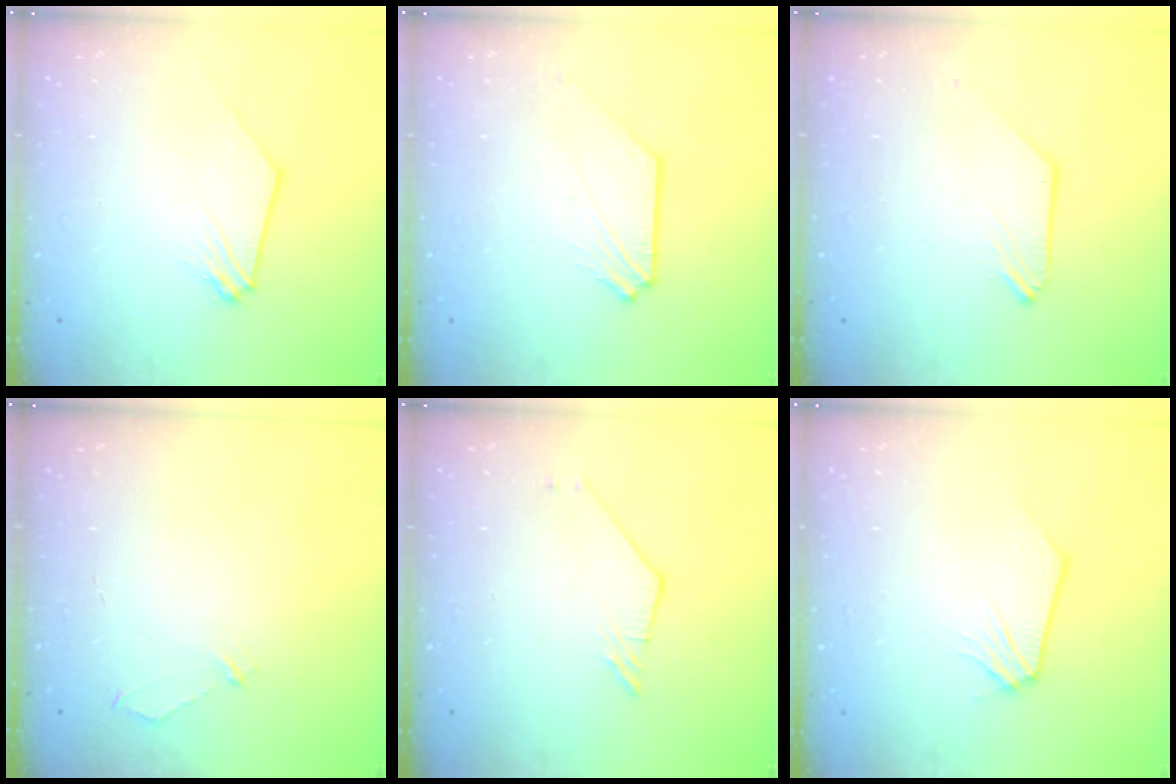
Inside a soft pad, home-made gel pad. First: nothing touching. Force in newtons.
{"total": 1.0, "press": 1.0, "slide": 0.1}
{"total": 0.0}
{"total": 3.0, "press": 3.0, "slide": 0.4}
{"total": 2.1, "press": 2.1, "slide": 0.1}
{"total": 0.0}